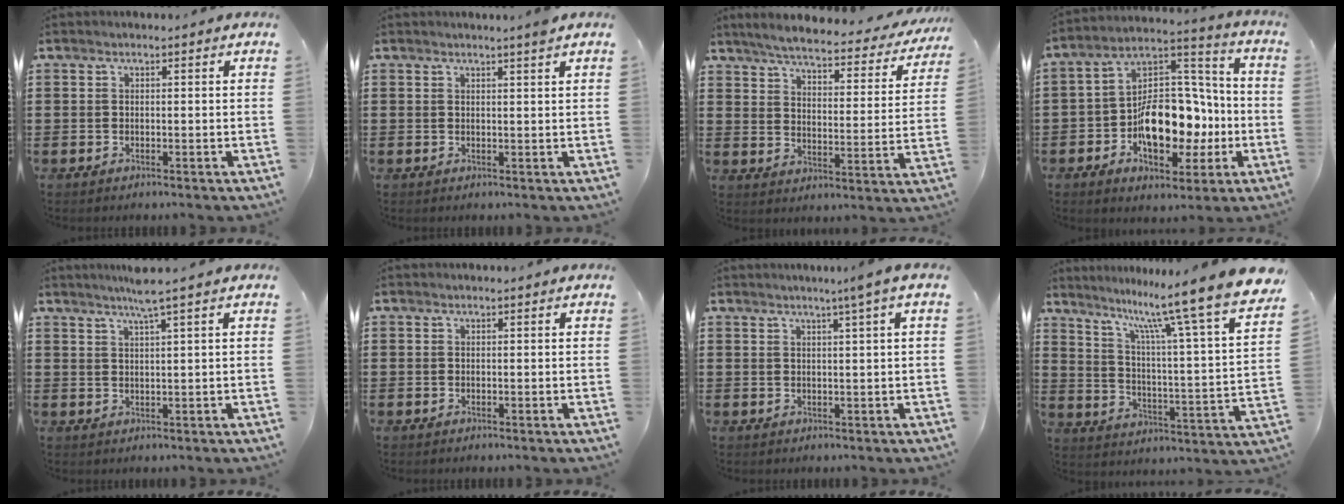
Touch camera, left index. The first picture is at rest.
{"total": 1.6, "force": [1.3, -0.4, 0.9], "torque": [-0.018, -0.006, 0.024]}
{"total": 4.9, "force": [4.5, 0.3, 1.9], "torque": [-0.061, -0.030, 0.072]}
{"total": 12.5, "force": [-3.3, 8.3, 8.7], "torque": [-0.148, 0.009, -0.055]}
{"total": 3.4, "force": [2.2, -0.6, 2.5], "torque": [-0.051, 0.000, 0.038]}
{"total": 0.0}
{"total": 2.4, "force": [1.2, -0.9, 1.9], "torque": [-0.035, -0.008, 0.020]}
{"total": 12.0, "force": [10.2, -1.1, 6.3], "torque": [-0.128, -0.093, 0.154]}